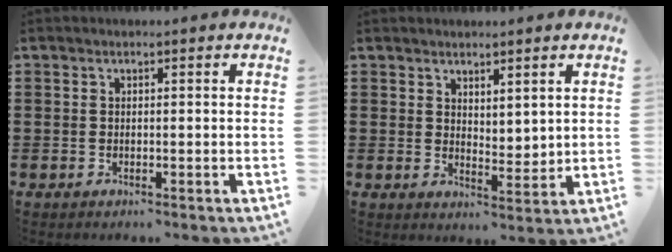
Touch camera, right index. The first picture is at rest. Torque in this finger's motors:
{"motor_torque": [-0.04, 0.21, 0.19, 0.00]}